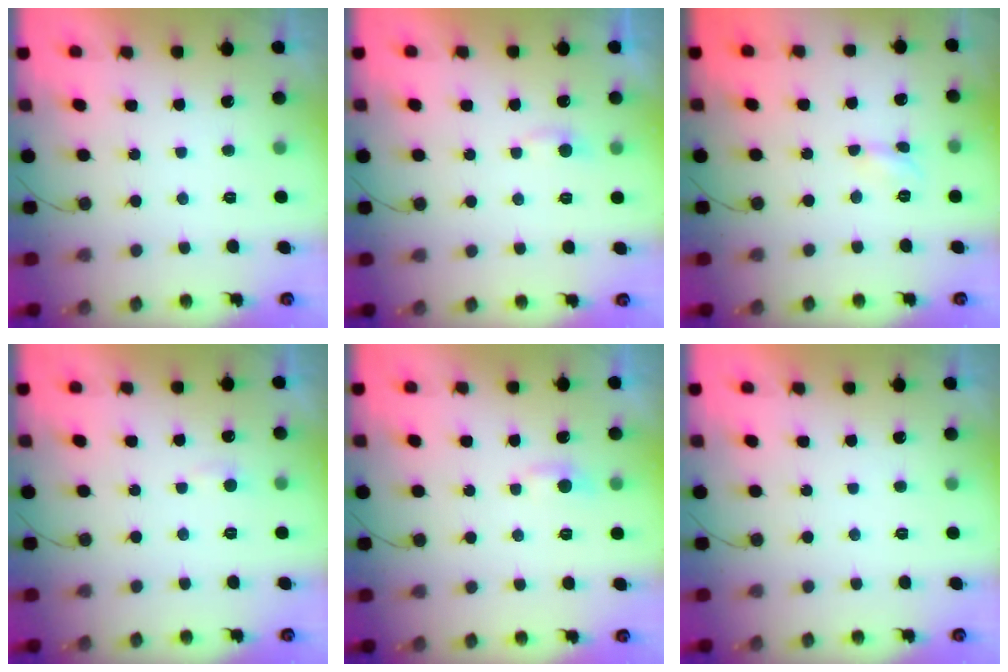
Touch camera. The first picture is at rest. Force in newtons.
{"total": 3.0, "press": 3.0, "slide": 0.3}
{"total": 3.6, "press": 3.6, "slide": 0.4}
{"total": 3.6, "press": 3.6, "slide": 0.4}
{"total": 3.3, "press": 3.3, "slide": 0.4}
{"total": 0.0}